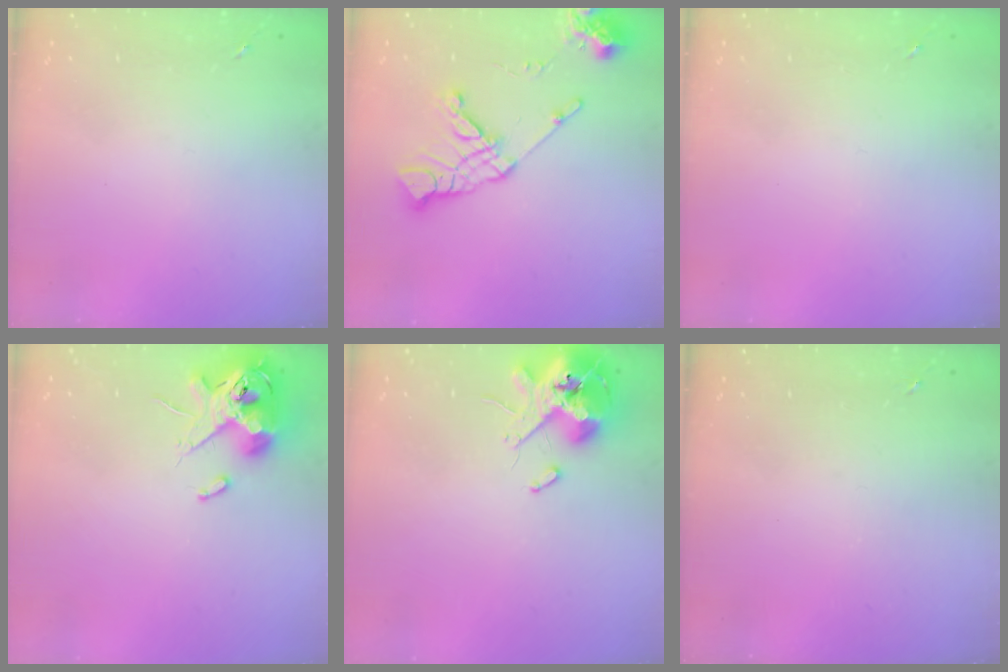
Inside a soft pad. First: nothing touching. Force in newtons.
{"total": 14.4, "press": 14.3, "slide": 1.9}
{"total": 0.0}
{"total": 13.2, "press": 13.0, "slide": 2.3}
{"total": 13.9, "press": 13.7, "slide": 2.2}
{"total": 0.0}